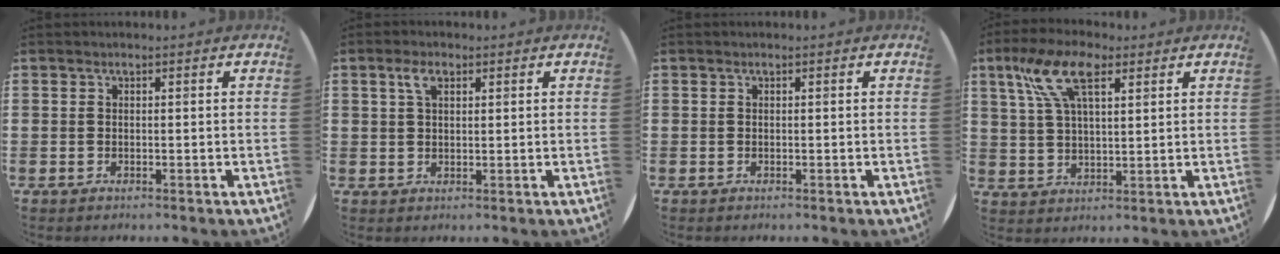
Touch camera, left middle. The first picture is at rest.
{"total": 2.9, "force": [1.6, 1.4, 2.0], "torque": [-0.036, 0.005, 0.026]}
{"total": 0.0}
{"total": 8.8, "force": [4.8, 3.7, 6.3], "torque": [-0.138, 0.009, 0.087]}